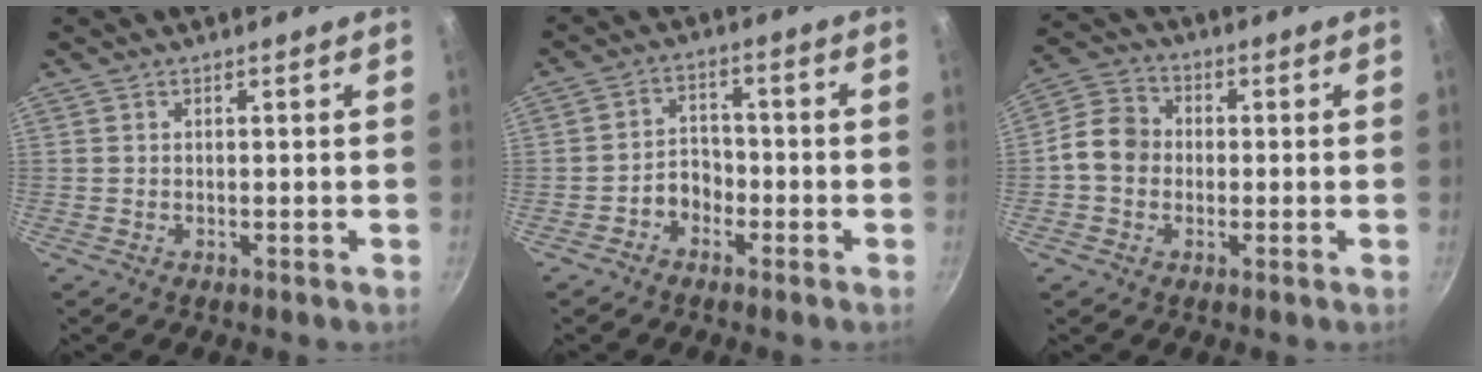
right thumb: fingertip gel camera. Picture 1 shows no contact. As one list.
[{"total": 4.6, "force": [-2.3, 3.5, 1.9], "torque": [-0.005, 0.033, -0.044]}, {"total": 8.0, "force": [-0.8, 6.8, 4.1], "torque": [-0.047, 0.020, -0.035]}]